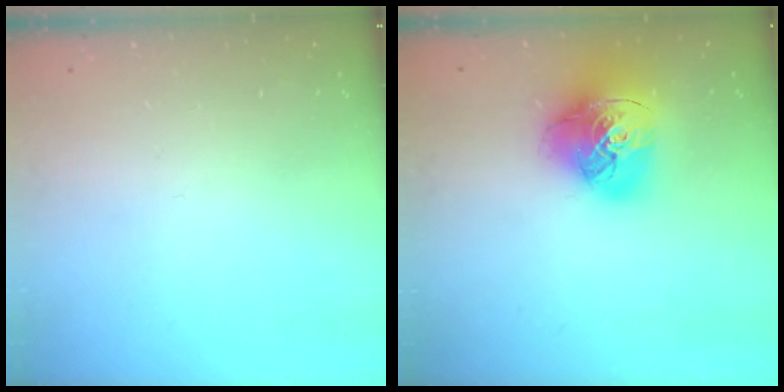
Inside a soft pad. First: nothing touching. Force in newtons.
{"total": 17.3, "press": 17.2, "slide": 2.0}